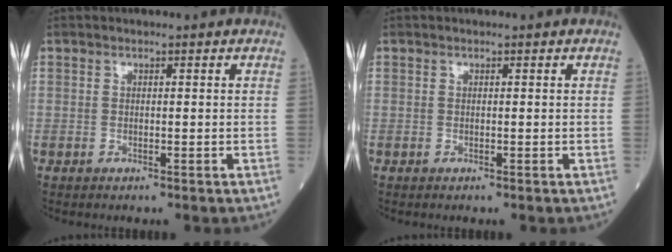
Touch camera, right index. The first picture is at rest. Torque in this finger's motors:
{"motor_torque": [0.00, 0.00, 0.00, -0.01]}